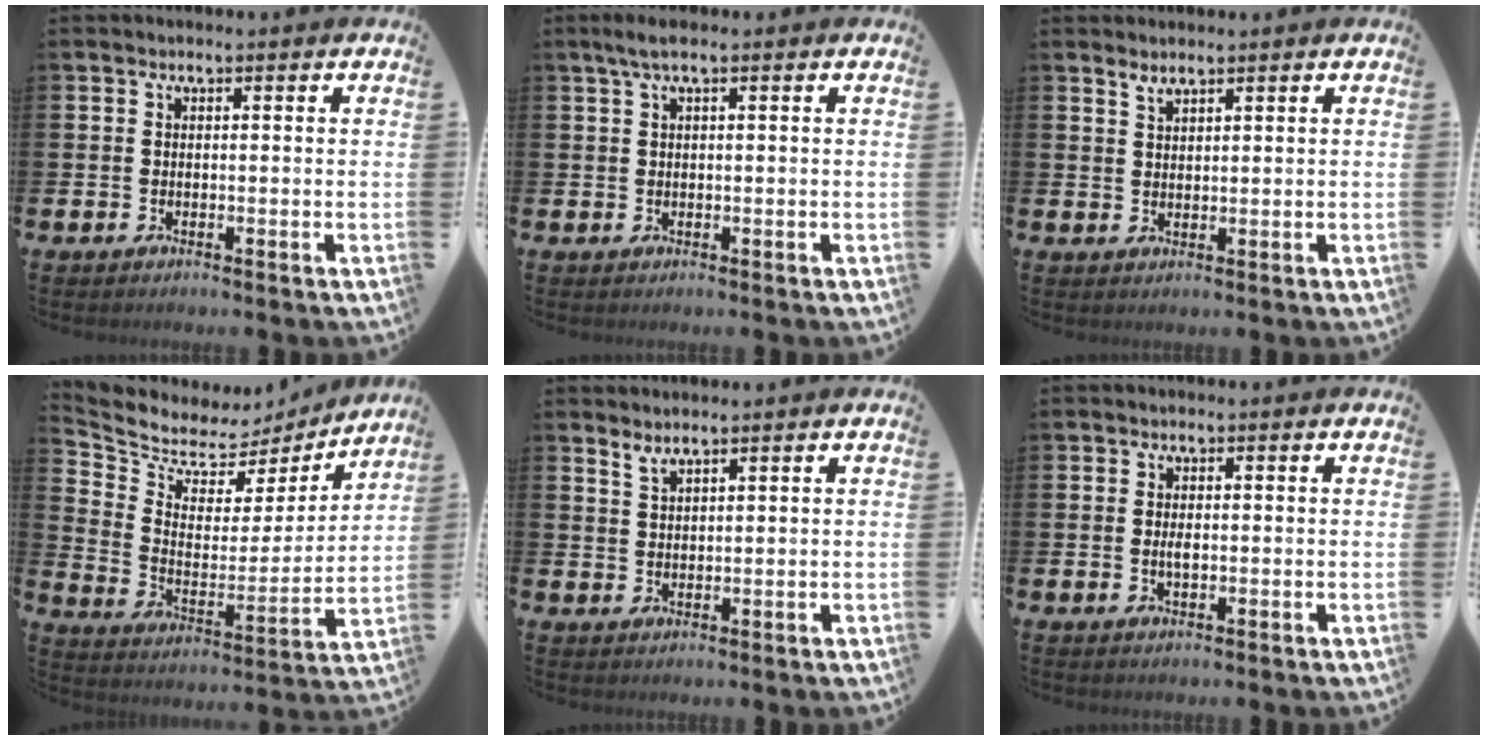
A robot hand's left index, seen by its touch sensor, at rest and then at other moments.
{"total": 1.9, "force": [0.9, 0.2, 1.6], "torque": [-0.033, 0.004, 0.016]}
{"total": 1.6, "force": [1.6, 0.4, 0.3], "torque": [0.006, -0.005, 0.026]}
{"total": 6.4, "force": [5.7, 2.8, 0.6], "torque": [-0.052, -0.049, 0.095]}
{"total": 1.9, "force": [1.9, 0.1, 0.2], "torque": [0.000, -0.009, 0.034]}
{"total": 1.3, "force": [0.1, 0.5, 1.2], "torque": [-0.019, 0.001, 0.000]}